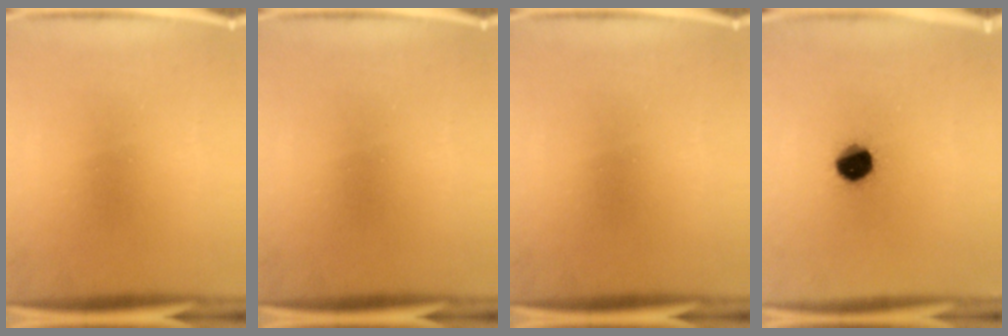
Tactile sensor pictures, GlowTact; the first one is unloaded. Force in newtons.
{"total": 0.0}
{"total": 0.0}
{"total": 8.3}